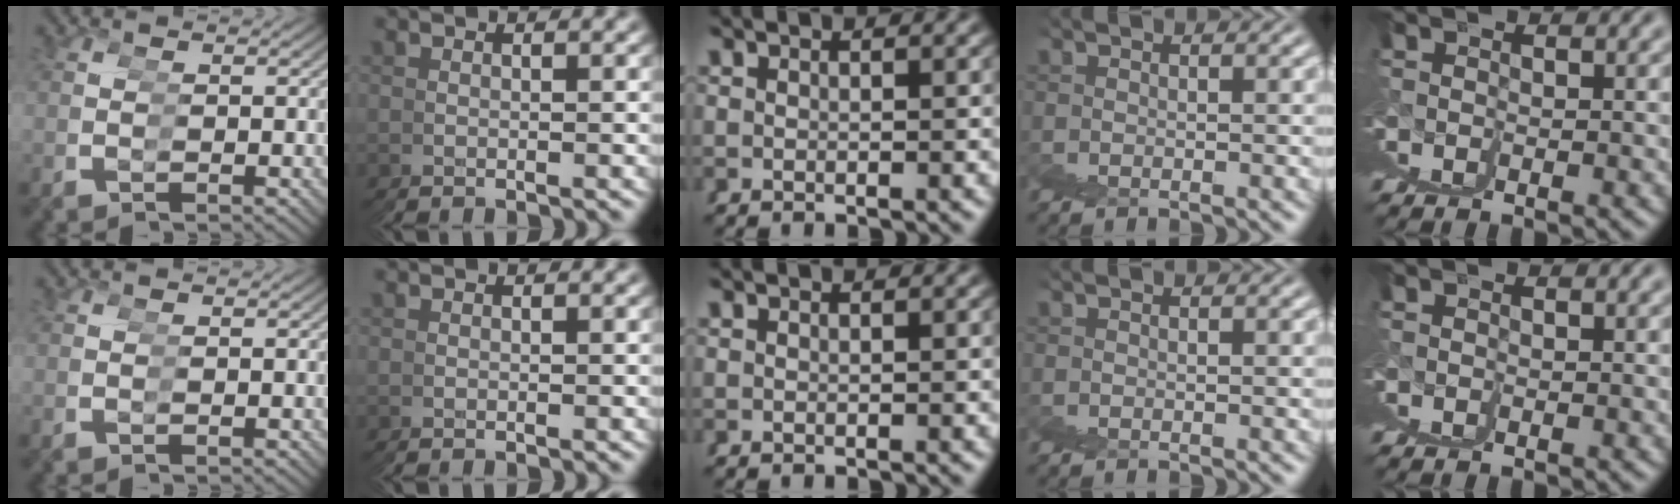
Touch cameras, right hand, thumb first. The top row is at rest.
{}